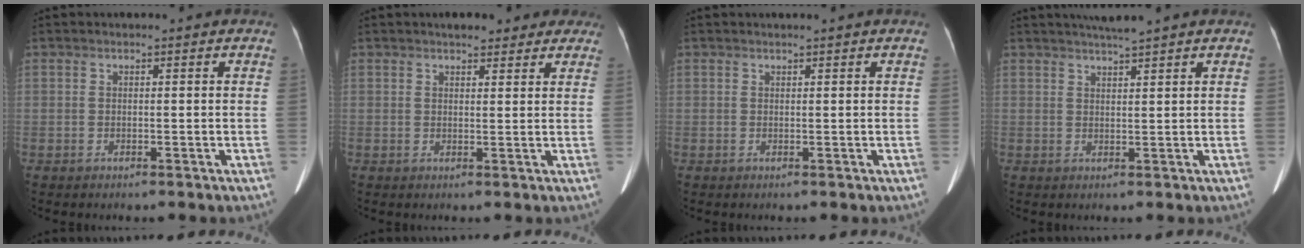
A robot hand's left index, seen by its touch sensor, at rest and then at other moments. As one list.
[{"total": 5.7, "force": [4.5, 2.1, 2.7], "torque": [-0.020, 0.016, 0.050]}, {"total": 0.0}, {"total": 3.6, "force": [3.1, -0.6, 1.8], "torque": [-0.025, 0.012, 0.052]}]